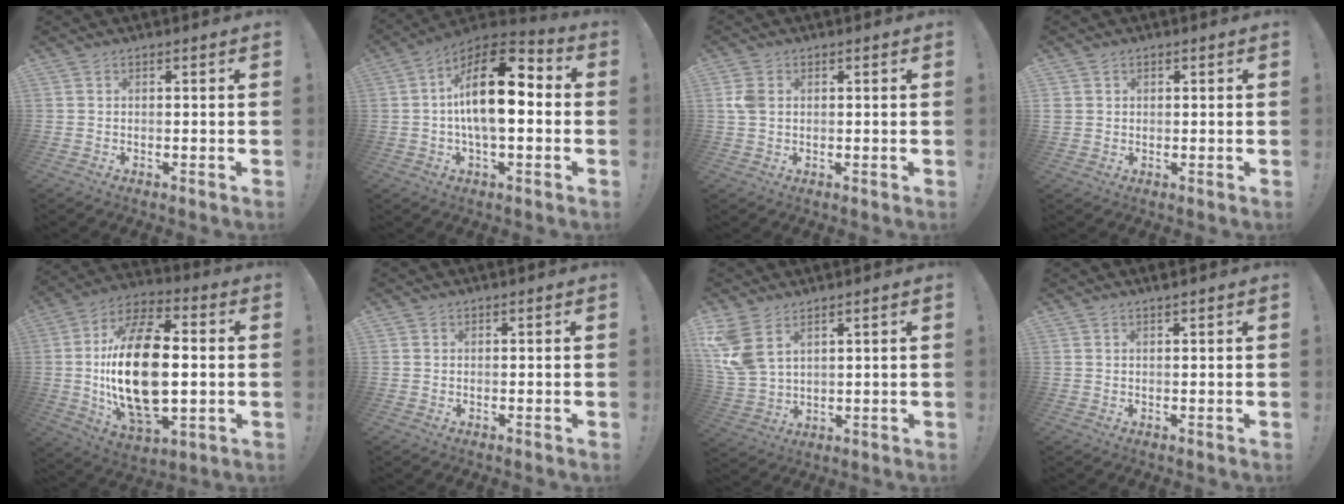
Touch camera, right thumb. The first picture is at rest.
{"total": 18.0, "force": [1.3, 8.1, 16.0], "torque": [-0.266, -0.001, 0.015]}
{"total": 4.0, "force": [0.8, 2.9, 2.6], "torque": [-0.041, 0.000, 0.012]}
{"total": 2.4, "force": [0.9, 2.2, 0.2], "torque": [0.000, 0.001, 0.018]}
{"total": 25.5, "force": [-0.4, 14.0, 21.3], "torque": [-0.401, 0.000, -0.007]}
{"total": 0.0}
{"total": 9.6, "force": [5.2, 5.4, 5.9], "torque": [-0.117, -0.023, 0.105]}
{"total": 1.2, "force": [1.0, -0.3, 0.6], "torque": [-0.008, -0.004, 0.017]}